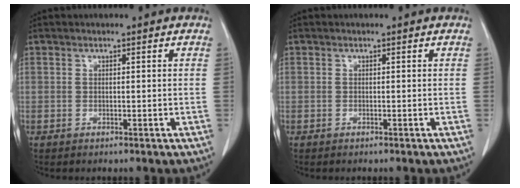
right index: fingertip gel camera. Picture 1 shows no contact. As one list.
[{"total": 0.0}]